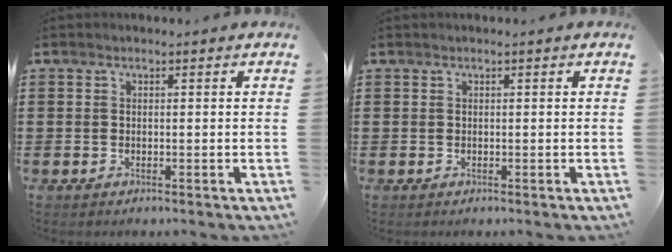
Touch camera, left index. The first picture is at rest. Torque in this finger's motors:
{"motor_torque": [0.68, -1.46, 0.57, 0.10]}